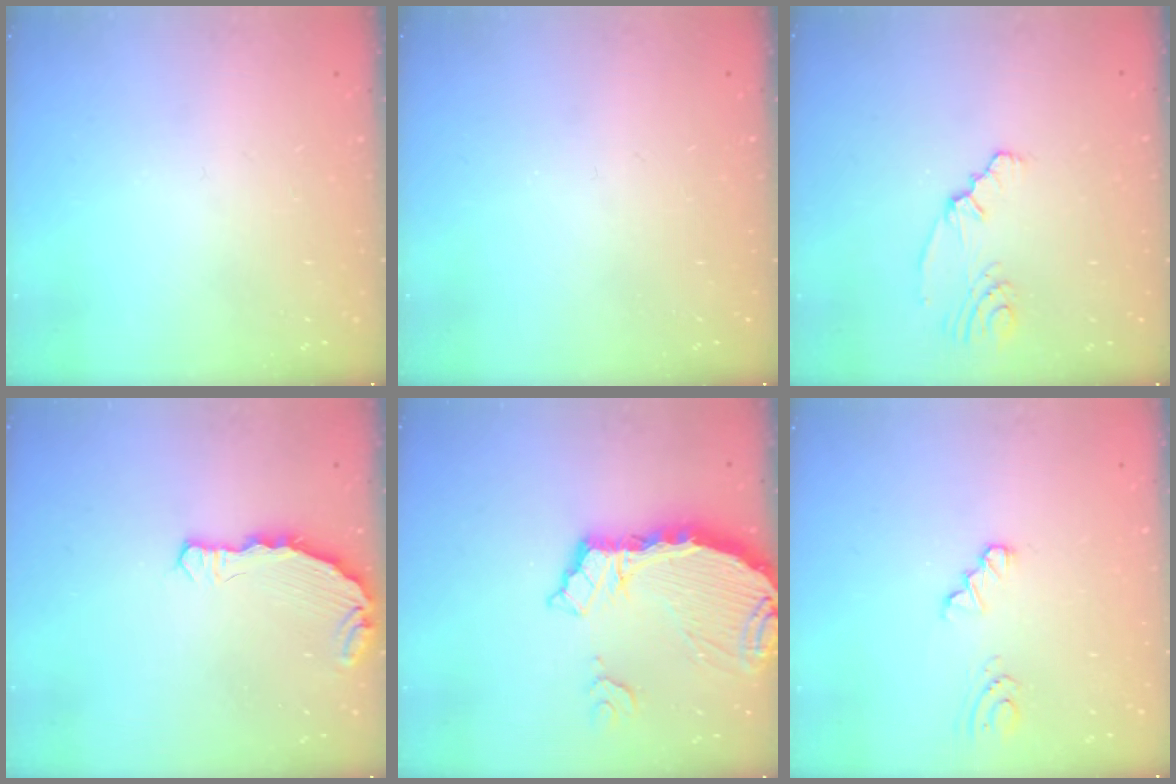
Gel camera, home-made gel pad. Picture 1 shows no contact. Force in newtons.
{"total": 0.0}
{"total": 2.9, "press": 2.1, "slide": 1.9}
{"total": 5.9, "press": 5.2, "slide": 2.8}
{"total": 9.1, "press": 9.0, "slide": 1.1}
{"total": 1.2, "press": 1.2, "slide": 0.2}